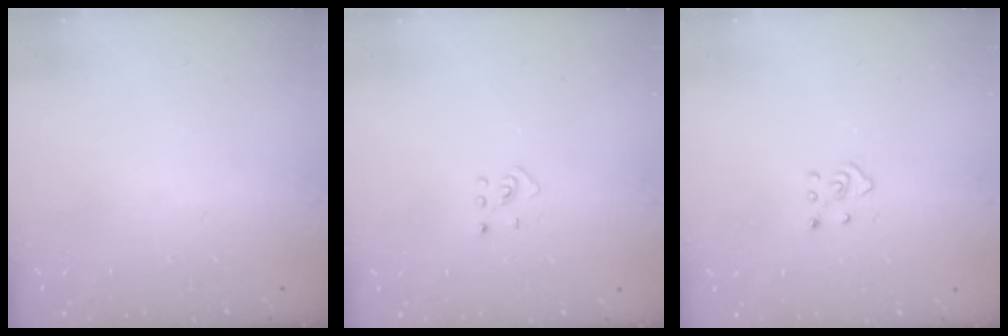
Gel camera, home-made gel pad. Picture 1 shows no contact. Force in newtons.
{"total": 2.7, "press": 2.7, "slide": 0.5}
{"total": 3.5, "press": 3.4, "slide": 0.6}